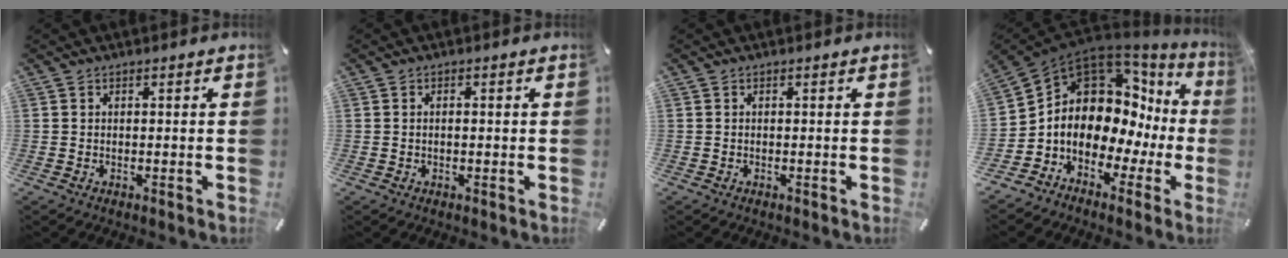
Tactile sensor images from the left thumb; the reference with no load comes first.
{"total": 1.1, "force": [-0.1, 0.5, 0.9], "torque": [-0.018, 0.003, -0.003]}
{"total": 0.0}
{"total": 11.1, "force": [2.6, 9.2, 5.7], "torque": [-0.109, -0.057, 0.044]}